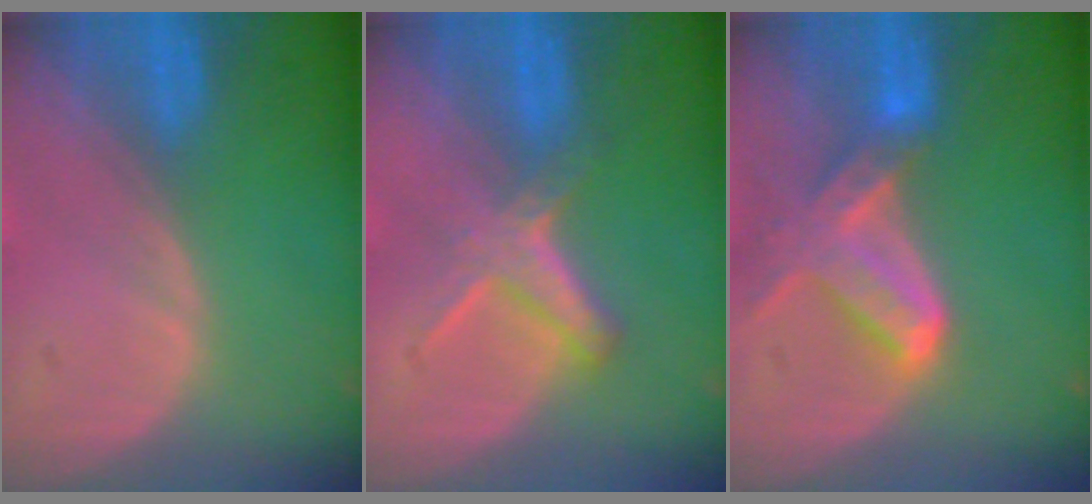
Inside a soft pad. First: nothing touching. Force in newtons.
{"total": 5.8, "press": 5.1, "slide": 2.6}
{"total": 6.8, "press": 6.6, "slide": 1.7}